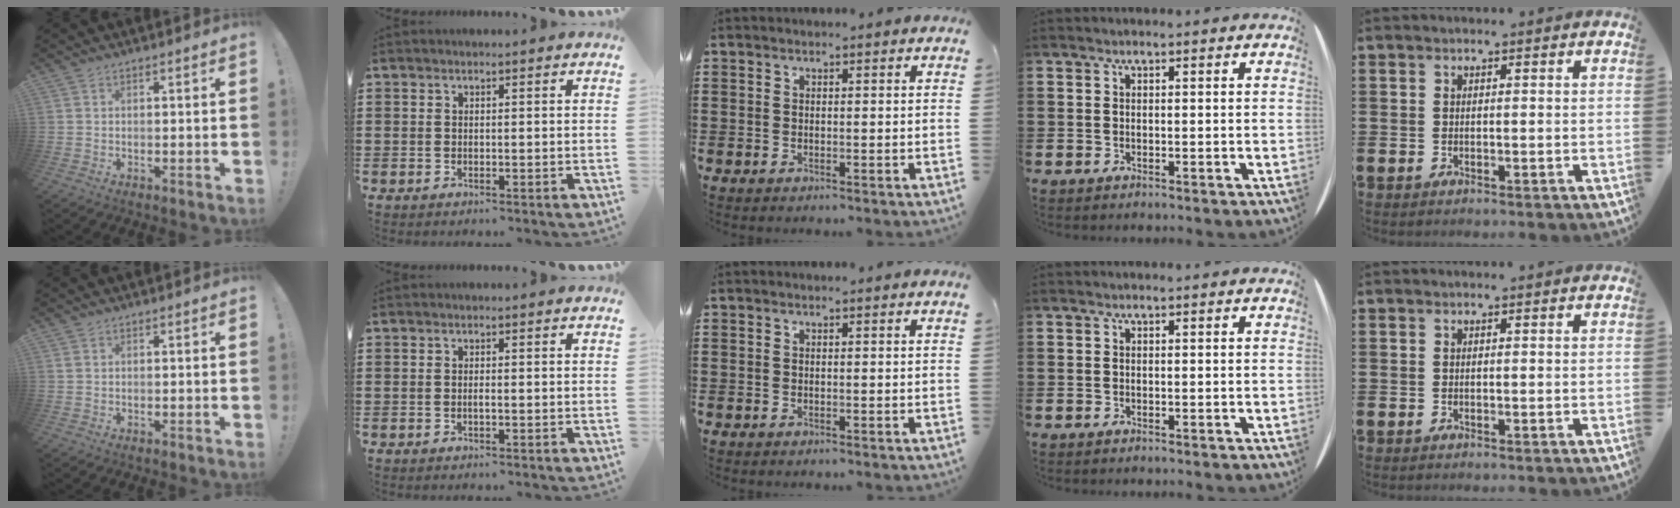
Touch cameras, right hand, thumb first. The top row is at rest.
{"thumb": {"total": 0.7, "force": [0.4, 0.3, 0.4], "torque": [-0.009, 0.002, 0.008]}, "index": {"total": 0.6, "force": [-0.2, 0.0, 0.6], "torque": [-0.011, -0.003, -0.004]}}